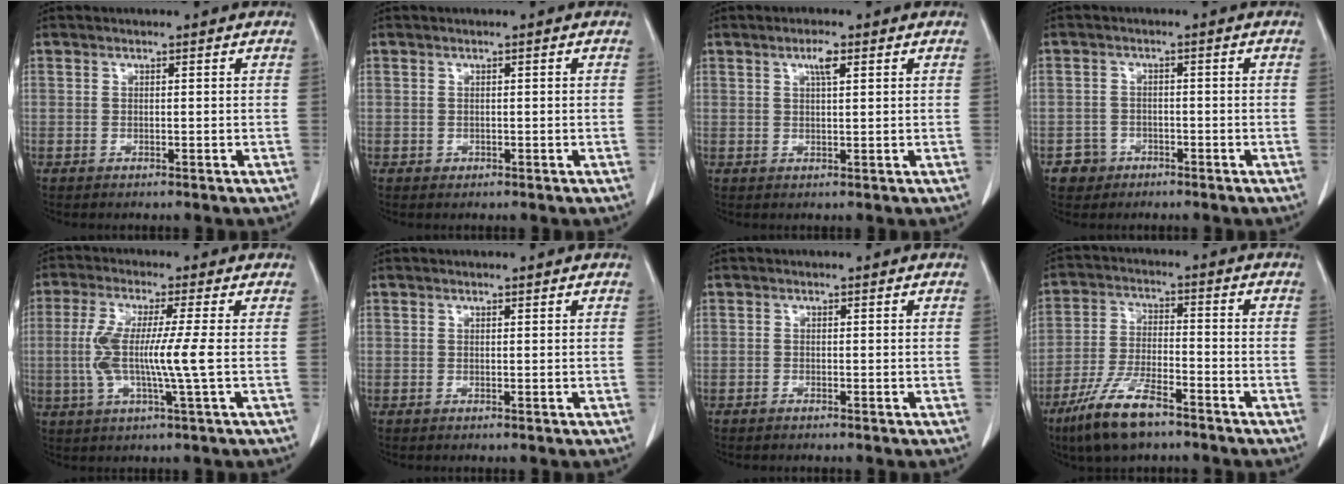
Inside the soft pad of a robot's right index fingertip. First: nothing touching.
{"total": 0.5, "force": [-0.1, 0.5, 0.1], "torque": [0.000, 0.003, -0.002]}
{"total": 2.5, "force": [1.3, 0.4, 2.2], "torque": [-0.040, 0.001, 0.021]}
{"total": 3.1, "force": [-1.6, 2.7, -0.3], "torque": [0.012, 0.015, -0.025]}
{"total": 8.8, "force": [-0.4, -0.3, 8.8], "torque": [-0.186, -0.005, -0.013]}
{"total": 0.0}
{"total": 0.0}
{"total": 10.6, "force": [-7.3, 2.6, 7.2], "torque": [-0.149, -0.018, -0.136]}